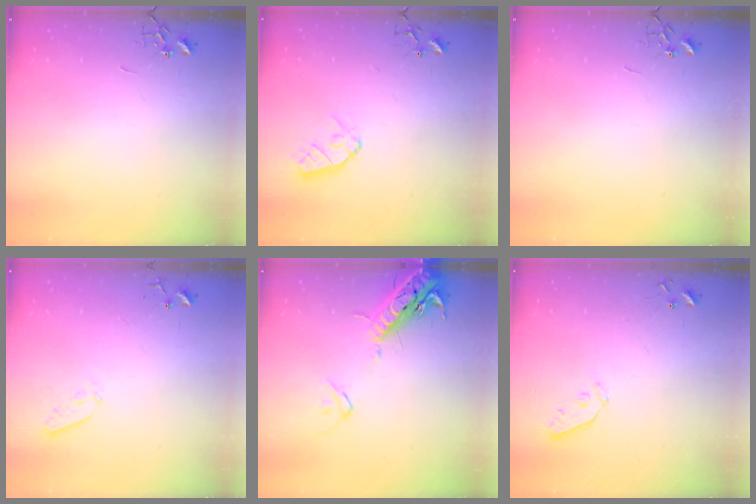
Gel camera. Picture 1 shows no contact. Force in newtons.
{"total": 9.2, "press": 9.2, "slide": 0.8}
{"total": 0.0}
{"total": 3.6, "press": 3.5, "slide": 0.7}
{"total": 17.1, "press": 16.7, "slide": 3.7}
{"total": 4.7, "press": 4.6, "slide": 0.7}